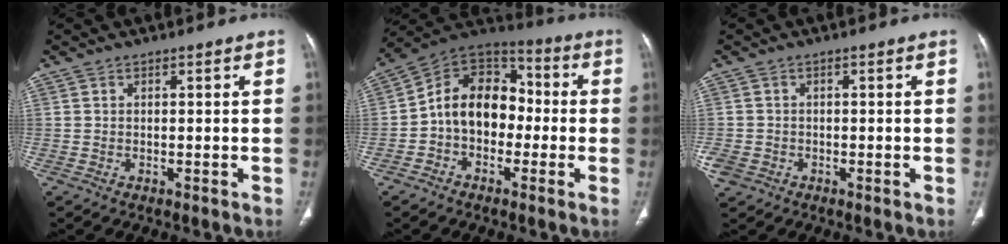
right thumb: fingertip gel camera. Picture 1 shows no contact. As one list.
[{"total": 13.6, "force": [-1.7, 10.0, 9.0], "torque": [-0.116, 0.048, -0.043]}, {"total": 3.2, "force": [-1.2, 2.8, 1.2], "torque": [-0.025, 0.008, -0.018]}]